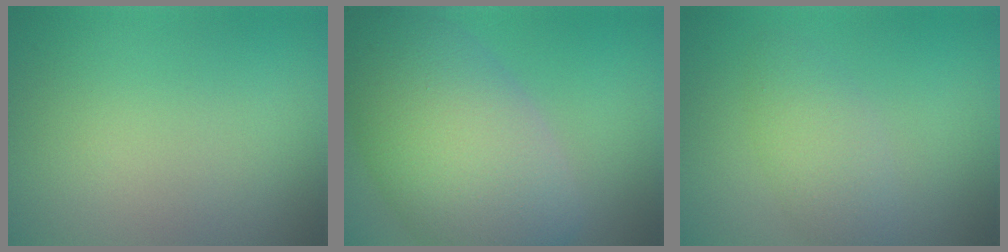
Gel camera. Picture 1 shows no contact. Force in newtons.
{"total": 11.8, "press": 11.8, "slide": 0.6}
{"total": 2.9, "press": 2.9, "slide": 0.1}